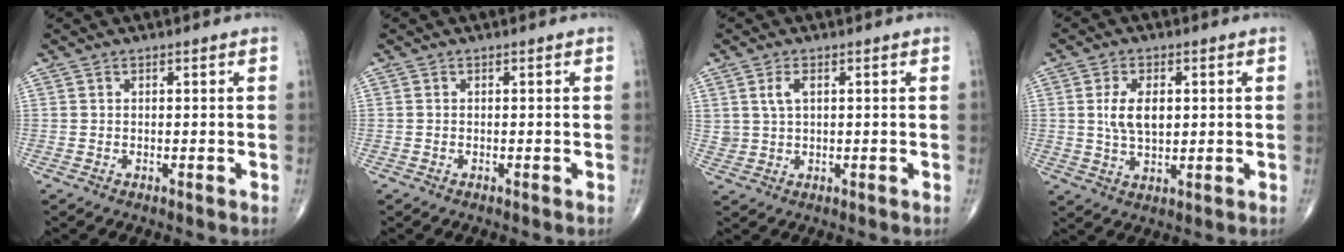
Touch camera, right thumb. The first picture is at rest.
{"total": 0.0}
{"total": 3.3, "force": [1.2, 1.9, 2.4], "torque": [-0.046, -0.005, 0.027]}
{"total": 6.9, "force": [1.1, 4.1, 5.5], "torque": [-0.090, -0.005, 0.023]}